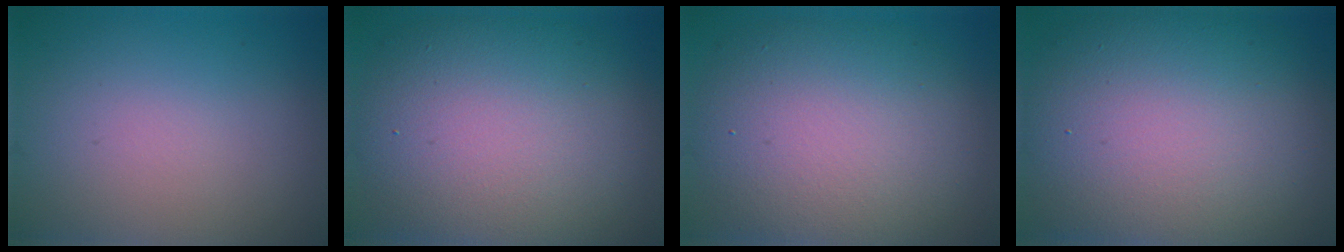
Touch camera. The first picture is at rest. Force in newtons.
{"total": 11.3, "press": 11.3, "slide": 0.8}
{"total": 9.4, "press": 9.4, "slide": 0.6}
{"total": 14.2, "press": 14.2, "slide": 1.1}